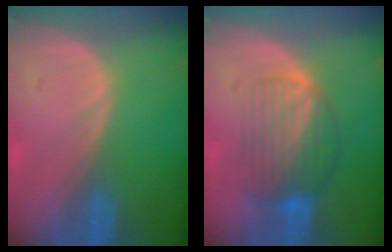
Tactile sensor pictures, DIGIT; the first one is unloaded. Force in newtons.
{"total": 7.4, "press": 6.8, "slide": 2.9}